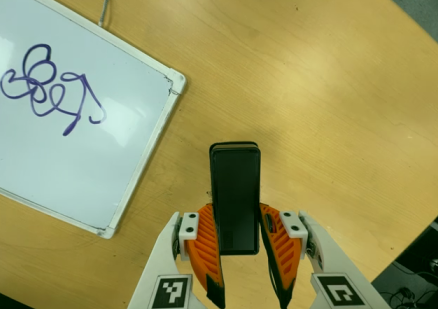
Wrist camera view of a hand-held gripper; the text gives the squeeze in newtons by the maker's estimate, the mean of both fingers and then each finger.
{"total": 5.7, "left": 4.4, "right": 7.0}